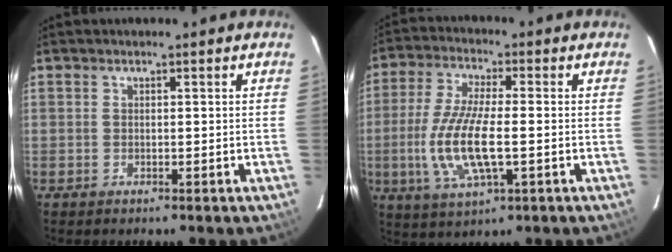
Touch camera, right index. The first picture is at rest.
{"total": 12.4, "force": [-2.3, 3.5, 11.6], "torque": [-0.244, -0.011, -0.044]}